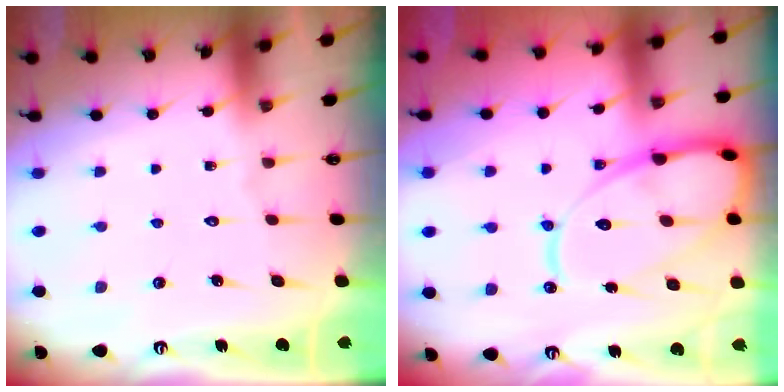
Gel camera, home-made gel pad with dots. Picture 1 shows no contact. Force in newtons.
{"total": 16.7, "press": 16.6, "slide": 1.8}